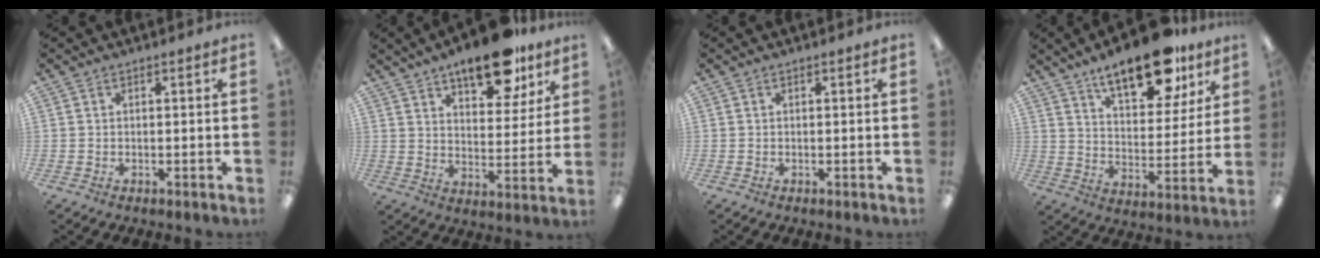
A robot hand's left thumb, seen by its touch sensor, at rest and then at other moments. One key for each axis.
{"total": 14.8, "fx": 10.7, "fy": 5.9, "fz": 8.4, "tx": -0.111, "ty": -0.054, "tz": 0.180}
{"total": 0.0}
{"total": 18.2, "fx": 13.1, "fy": 7.4, "fz": 10.3, "tx": -0.154, "ty": -0.067, "tz": 0.219}